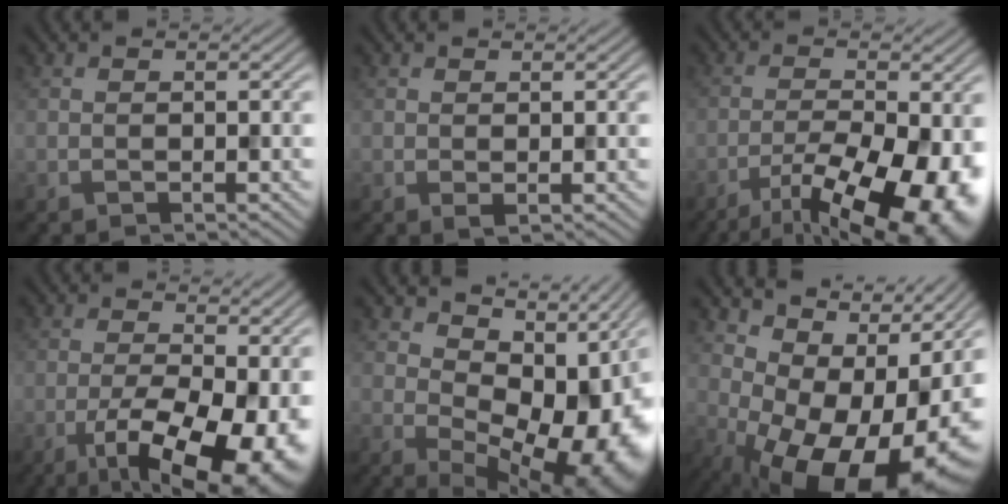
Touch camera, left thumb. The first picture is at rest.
{"total": 0.6, "force": [0.2, 0.2, 0.5], "torque": [-0.010, -0.004, 0.006]}
{"total": 12.9, "force": [-7.1, 3.8, 10.2], "torque": [-0.173, -0.017, -0.106]}
{"total": 13.2, "force": [-4.8, 5.0, 11.2], "torque": [-0.169, -0.014, -0.074]}
{"total": 13.4, "force": [2.8, 8.2, 10.3], "torque": [-0.144, -0.010, 0.058]}
{"total": 15.7, "force": [-1.3, 8.7, 13.0], "torque": [-0.149, -0.027, 0.010]}